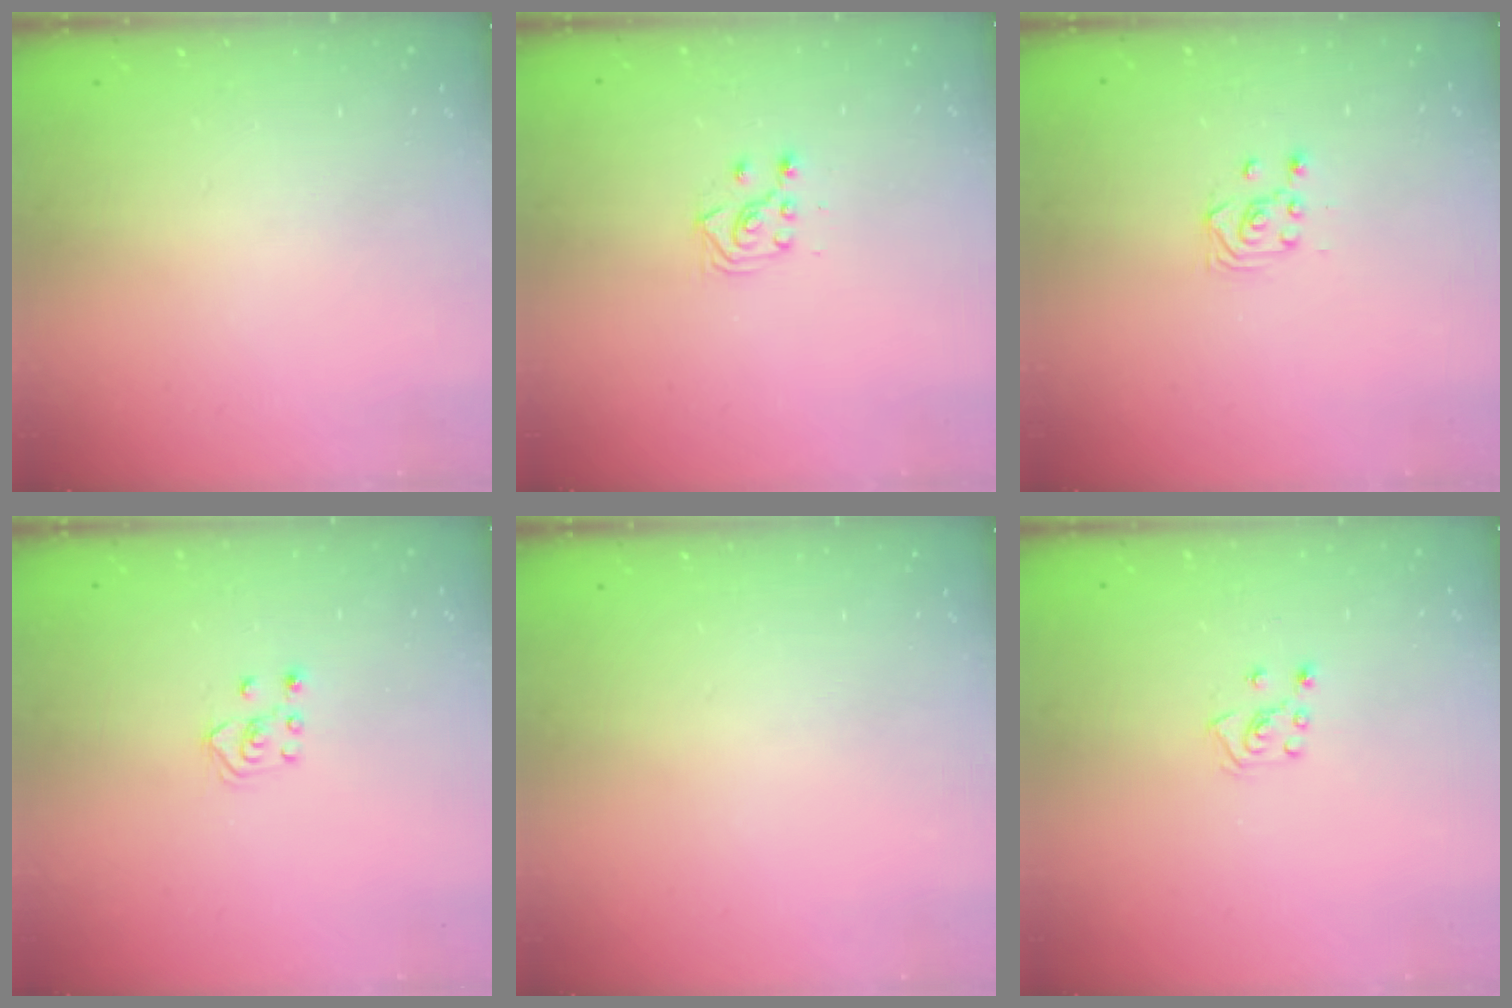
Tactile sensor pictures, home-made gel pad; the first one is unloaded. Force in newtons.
{"total": 3.7, "press": 3.6, "slide": 0.9}
{"total": 3.6, "press": 3.5, "slide": 1.2}
{"total": 3.6, "press": 3.6, "slide": 0.4}
{"total": 0.0}
{"total": 5.3, "press": 5.3, "slide": 0.5}